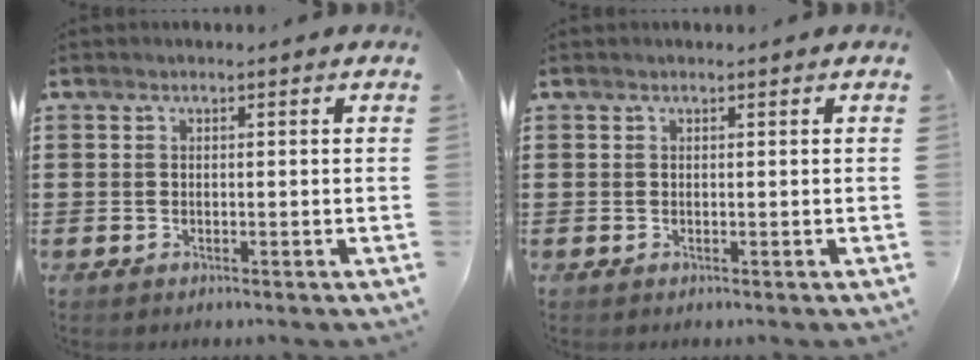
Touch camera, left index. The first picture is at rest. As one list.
[{"total": 0.0}]